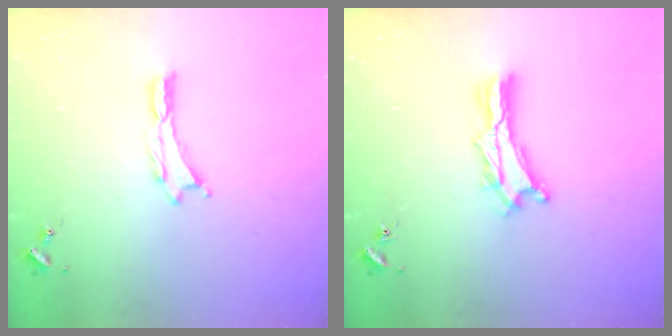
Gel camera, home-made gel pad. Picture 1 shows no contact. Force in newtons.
{"total": 3.4, "press": 3.4, "slide": 0.3}